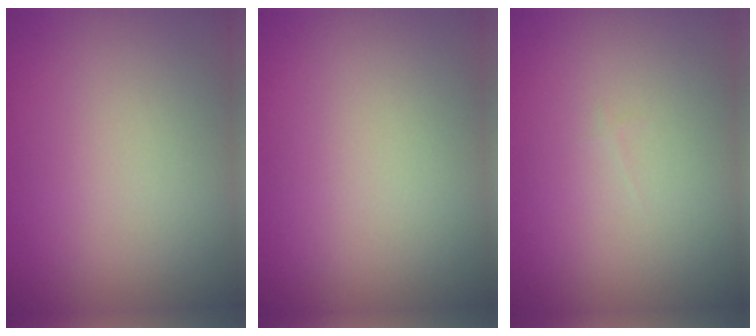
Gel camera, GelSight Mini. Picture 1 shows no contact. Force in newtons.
{"total": 0.0}
{"total": 0.0}